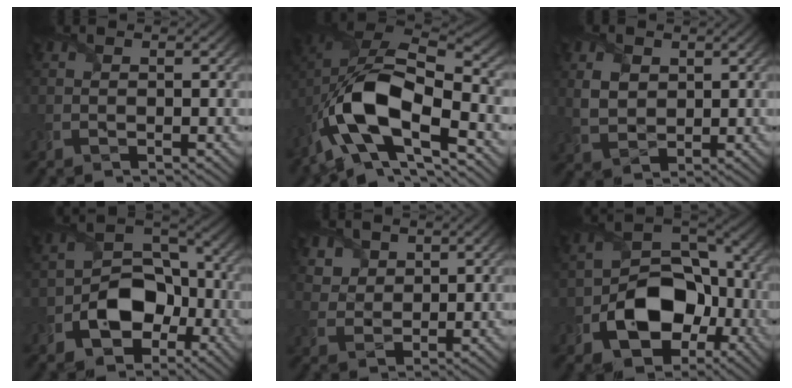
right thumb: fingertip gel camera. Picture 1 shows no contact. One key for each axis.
{"total": 15.0, "fx": -5.2, "fy": 7.4, "fz": 12.0, "tx": -0.240, "ty": -0.017, "tz": -0.097}
{"total": 4.2, "fx": 1.7, "fy": 3.1, "fz": 2.2, "tx": -0.059, "ty": -0.001, "tz": 0.034}
{"total": 9.7, "fx": -3.8, "fy": 6.7, "fz": 5.8, "tx": -0.100, "ty": -0.006, "tz": -0.075}
{"total": 3.9, "fx": 2.8, "fy": 2.6, "fz": 0.9, "tx": -0.042, "ty": -0.018, "tz": 0.069}
{"total": 12.4, "fx": -4.4, "fy": 8.6, "fz": 7.7, "tx": -0.140, "ty": -0.019, "tz": -0.077}